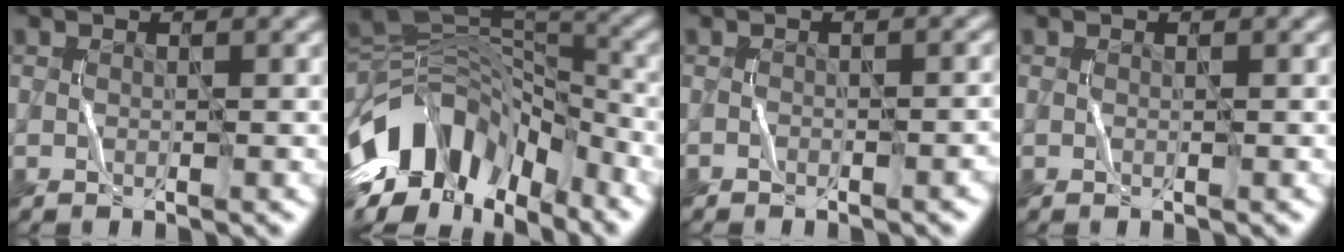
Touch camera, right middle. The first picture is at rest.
{"total": 11.8, "force": [-6.1, 6.7, 7.5], "torque": [-0.144, 0.031, -0.122]}
{"total": 1.8, "force": [-1.5, 0.5, 0.9], "torque": [-0.002, 0.018, -0.018]}
{"total": 0.0}